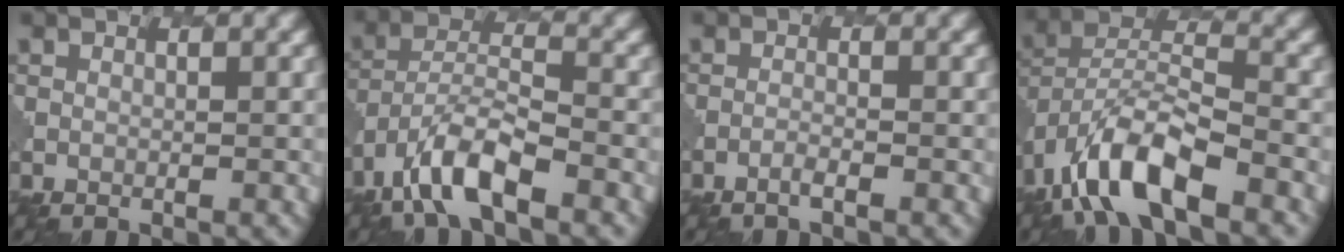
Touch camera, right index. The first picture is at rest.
{"total": 7.0, "force": [-4.6, 2.4, 4.8], "torque": [-0.090, 0.002, -0.088]}
{"total": 0.9, "force": [-0.7, 0.2, 0.6], "torque": [-0.007, 0.003, -0.020]}
{"total": 8.9, "force": [-5.5, 3.4, 6.2], "torque": [-0.116, 0.004, -0.107]}